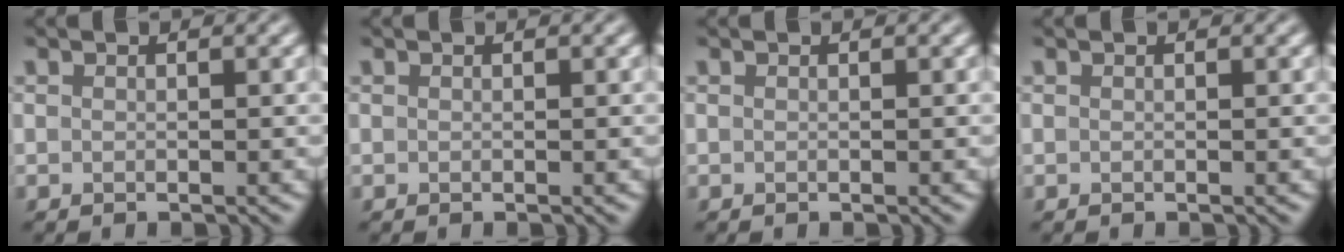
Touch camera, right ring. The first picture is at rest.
{"total": 0.0}
{"total": 0.0}
{"total": 0.0}